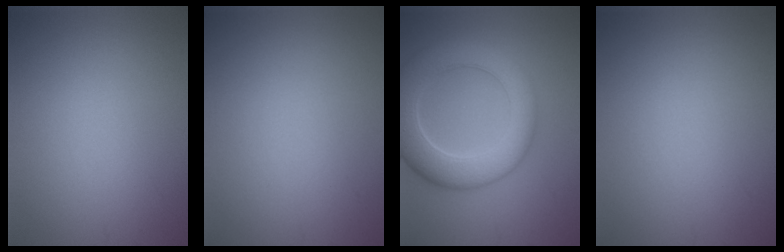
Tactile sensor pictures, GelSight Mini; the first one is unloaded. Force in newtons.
{"total": 0.0}
{"total": 7.6, "press": 7.6, "slide": 0.6}
{"total": 0.0}